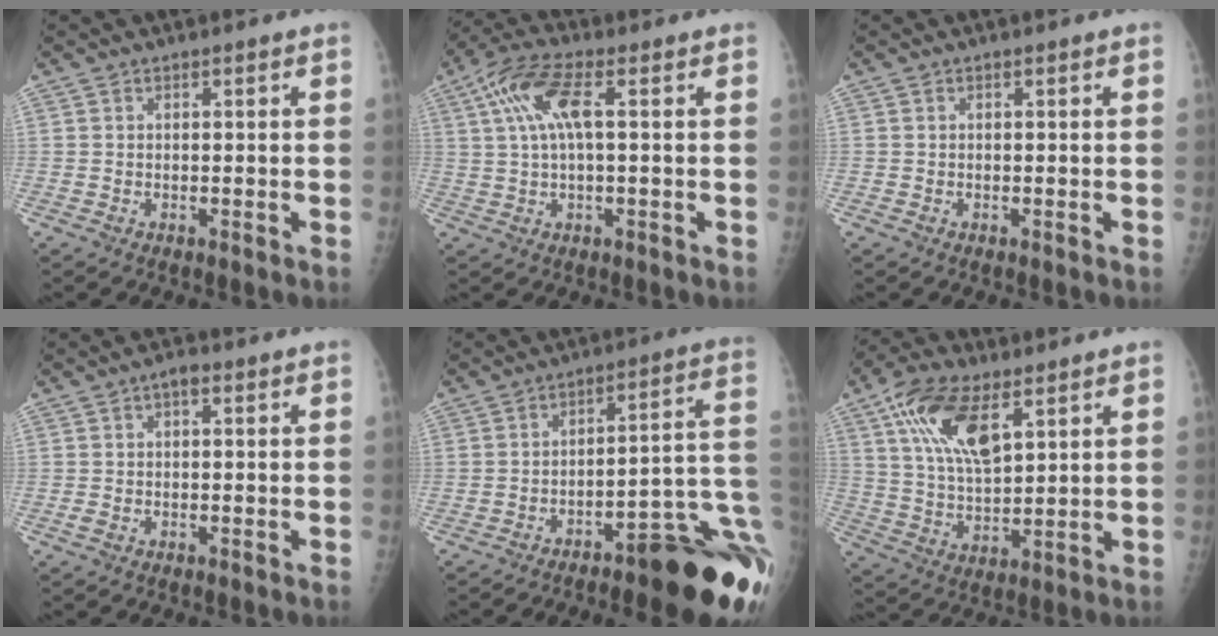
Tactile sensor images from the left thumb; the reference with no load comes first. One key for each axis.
{"total": 9.3, "fx": 2.4, "fy": 3.0, "fz": 8.4, "tx": -0.194, "ty": 0.026, "tz": 0.045}
{"total": 0.0}
{"total": 3.1, "fx": 0.6, "fy": 1.7, "fz": 2.5, "tx": -0.041, "ty": 0.010, "tz": 0.007}
{"total": 22.1, "fx": -10.6, "fy": 5.5, "fz": 18.6, "tx": -0.146, "ty": 0.070, "tz": -0.141}
{"total": 14.1, "fx": 6.7, "fy": 6.4, "fz": 10.6, "tx": -0.184, "ty": -0.018, "tz": 0.128}